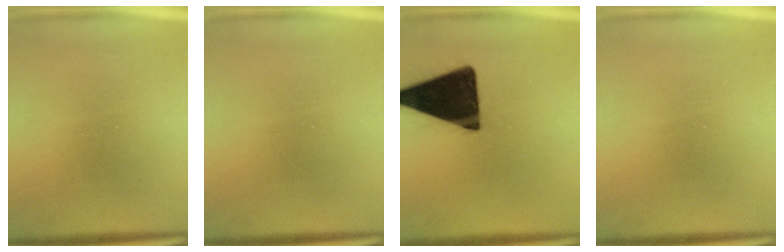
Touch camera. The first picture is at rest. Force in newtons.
{"total": 0.0}
{"total": 19.5}
{"total": 0.0}